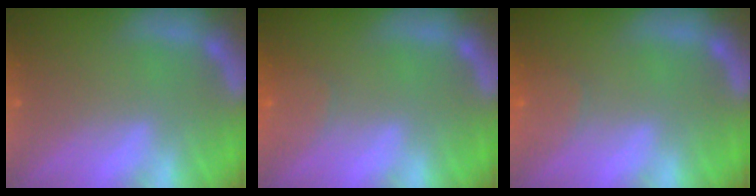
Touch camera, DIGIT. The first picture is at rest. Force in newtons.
{"total": 2.4}
{"total": 2.4}